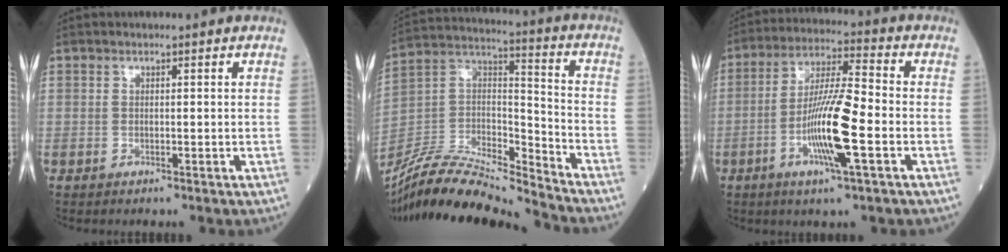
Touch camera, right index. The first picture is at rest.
{"total": 20.8, "force": [-19.4, 1.2, 7.5], "torque": [-0.161, 0.010, -0.350]}
{"total": 12.0, "force": [-3.5, 0.7, 11.5], "torque": [-0.218, -0.005, -0.069]}